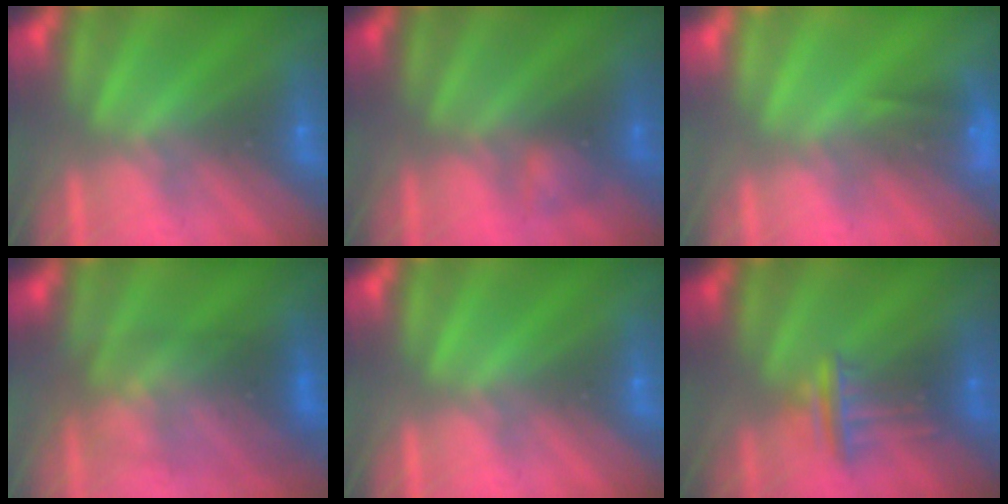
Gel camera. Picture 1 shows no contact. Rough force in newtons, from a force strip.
{"total": 1.9}
{"total": 4.0}
{"total": 2.8}
{"total": 0.0}
{"total": 2.8}